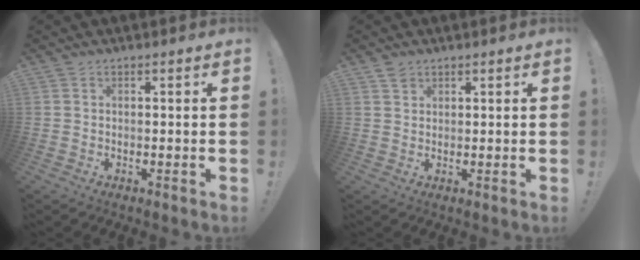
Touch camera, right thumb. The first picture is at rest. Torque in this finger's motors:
{"motor_torque": [0.04, 0.18, 0.11, -0.06, -0.05]}